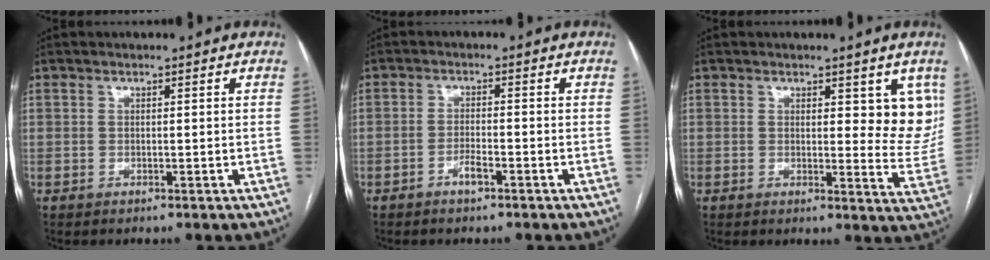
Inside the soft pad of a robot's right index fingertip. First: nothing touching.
{"total": 2.4, "force": [-1.6, 0.5, 1.7], "torque": [-0.031, 0.002, -0.029]}
{"total": 7.2, "force": [3.1, 2.7, 5.9], "torque": [-0.051, -0.019, 0.033]}